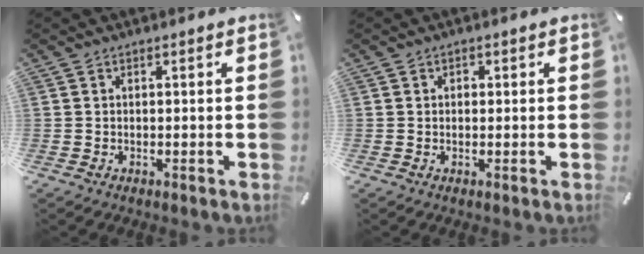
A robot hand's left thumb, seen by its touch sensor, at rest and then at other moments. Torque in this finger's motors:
{"motor_torque": [0.18, 0.52, 0.00, -0.09, -0.03]}